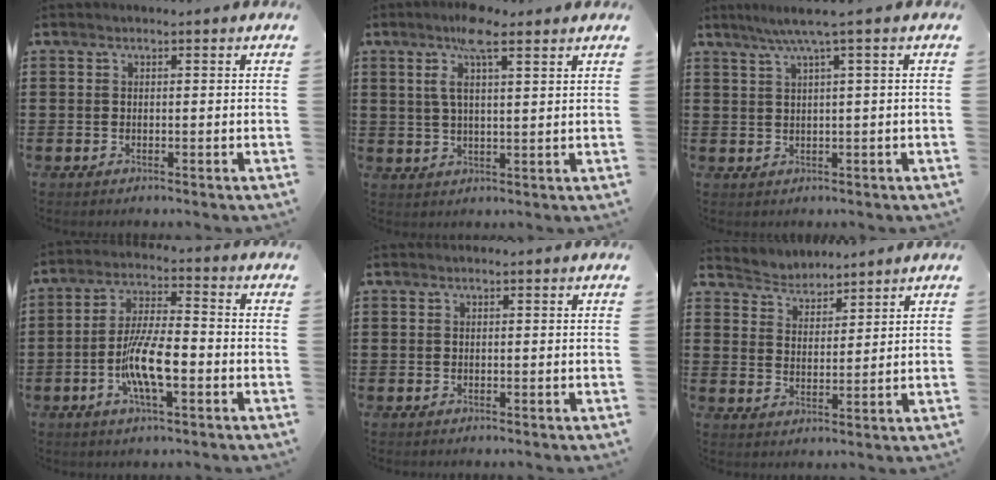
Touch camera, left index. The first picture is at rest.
{"total": 7.1, "force": [4.3, 1.4, 5.5], "torque": [-0.111, 0.003, 0.072]}
{"total": 3.3, "force": [1.4, -0.5, 3.0], "torque": [-0.058, -0.004, 0.021]}
{"total": 9.3, "force": [-2.7, 2.7, 8.5], "torque": [-0.180, -0.006, -0.055]}
{"total": 0.0}
{"total": 3.5, "force": [3.3, 0.6, -1.0], "torque": [0.002, -0.015, 0.059]}